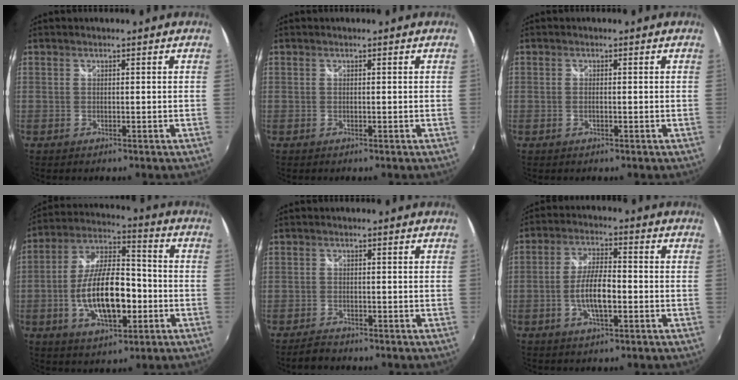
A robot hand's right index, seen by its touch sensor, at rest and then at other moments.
{"total": 0.0}
{"total": 0.7, "force": [-0.2, 0.3, 0.6], "torque": [-0.014, 0.000, -0.005]}
{"total": 16.3, "force": [-4.0, 7.0, 14.1], "torque": [-0.274, 0.006, -0.064]}
{"total": 2.6, "force": [-2.2, 1.1, 0.6], "torque": [-0.023, 0.000, -0.041]}
{"total": 7.5, "force": [-2.0, 2.4, 6.9], "torque": [-0.134, 0.002, -0.035]}